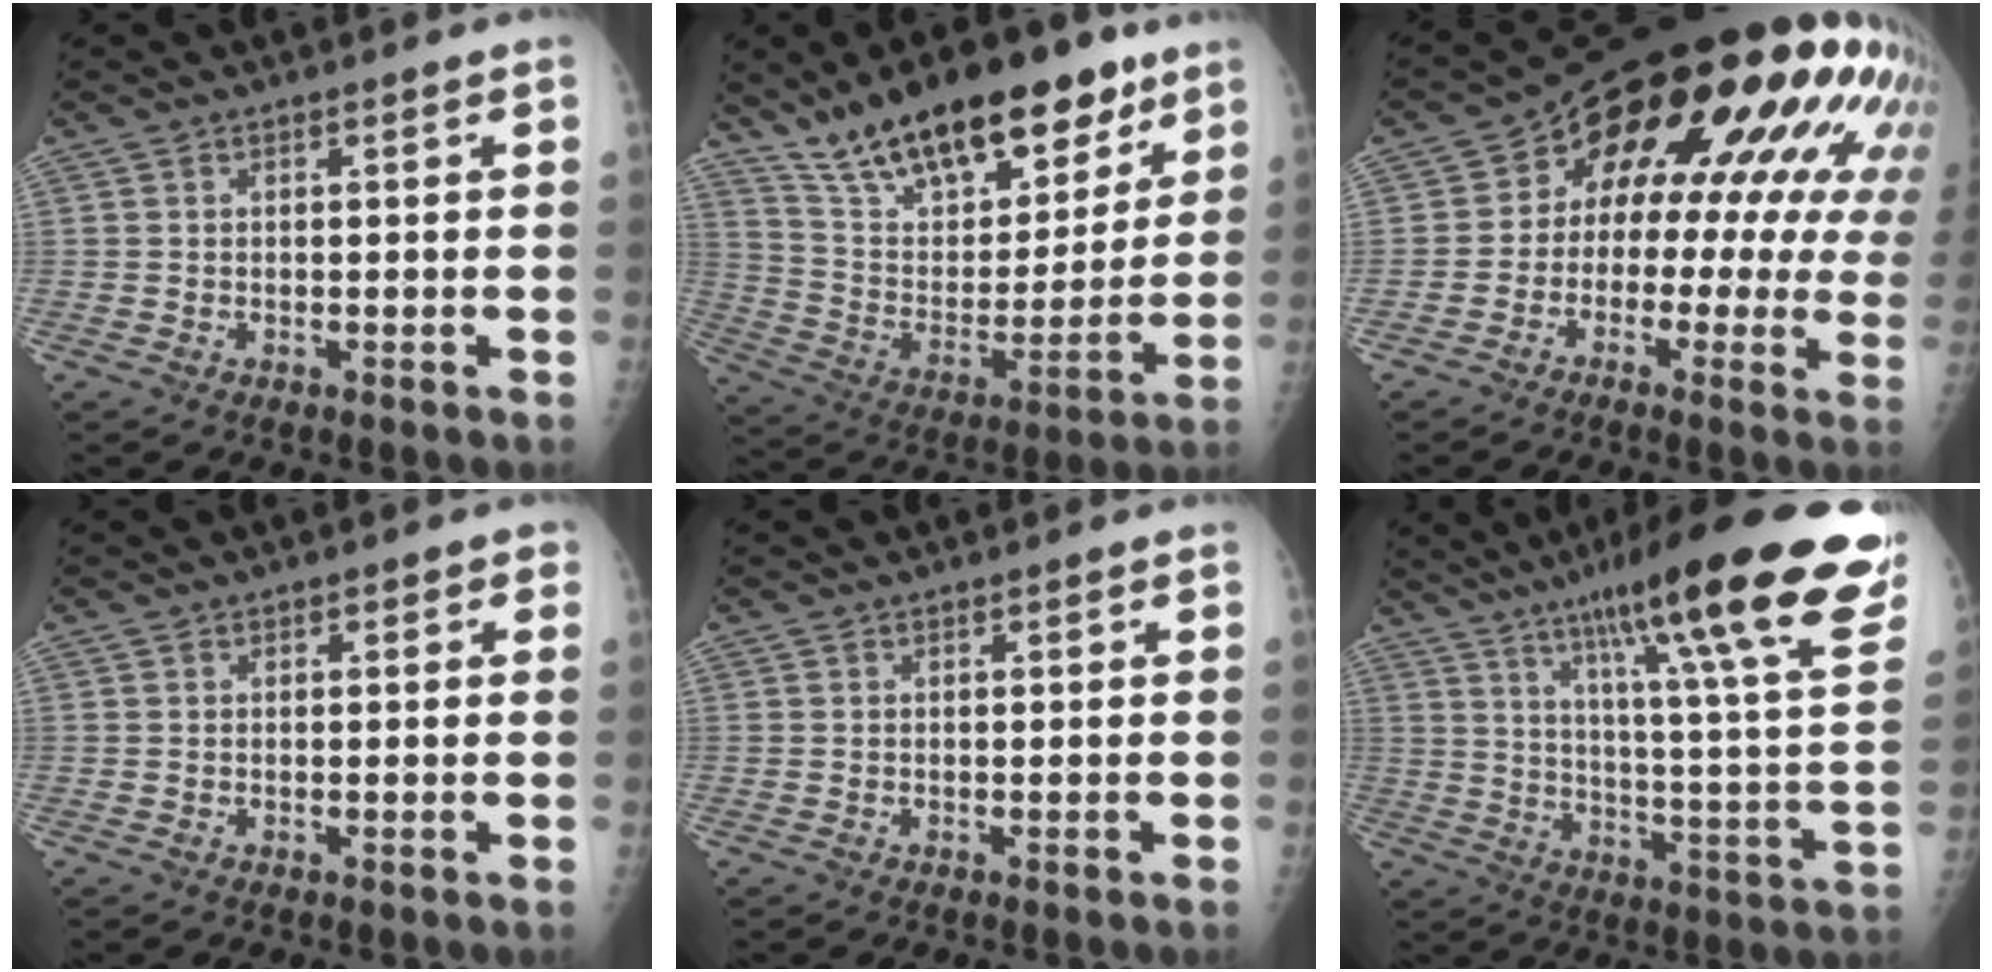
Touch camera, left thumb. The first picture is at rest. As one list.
[{"total": 25.2, "force": [17.1, 10.8, 15.0], "torque": [-0.204, -0.051, 0.284]}, {"total": 22.0, "force": [6.1, 11.8, 17.6], "torque": [-0.190, 0.044, 0.071]}, {"total": 1.6, "force": [0.4, 1.2, 0.9], "torque": [0.008, 0.004, -0.002]}, {"total": 0.0}, {"total": 29.2, "force": [18.3, 3.4, 22.5], "torque": [-0.307, -0.058, 0.263]}]